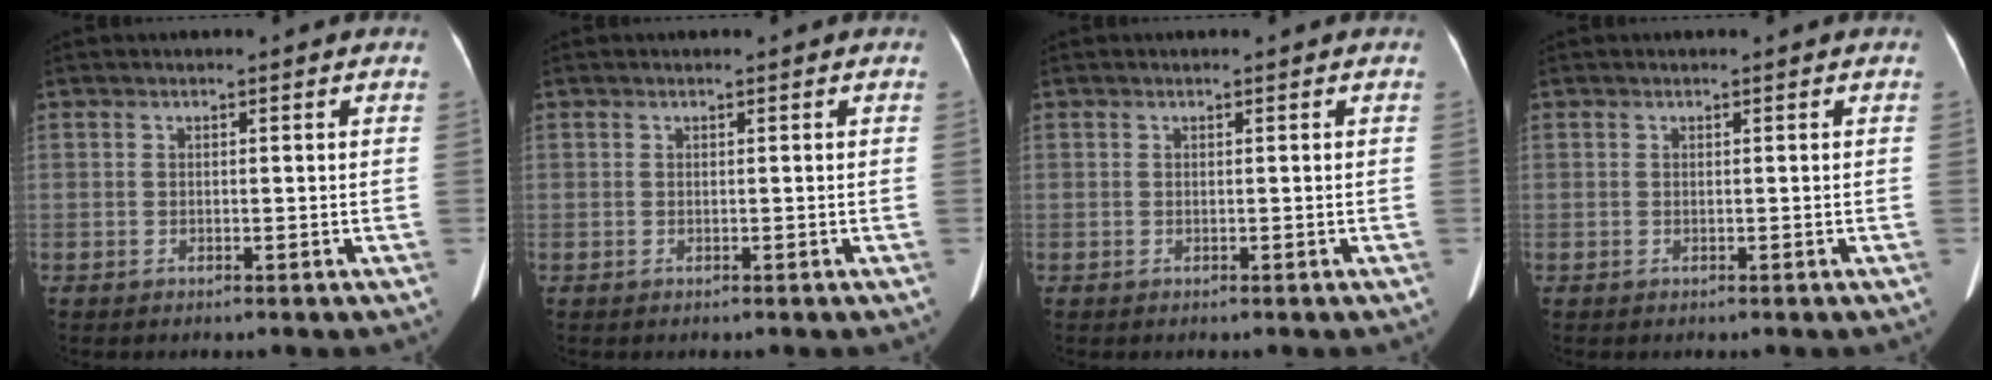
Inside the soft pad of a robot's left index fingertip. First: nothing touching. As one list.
[{"total": 0.0}, {"total": 0.0}, {"total": 0.0}]